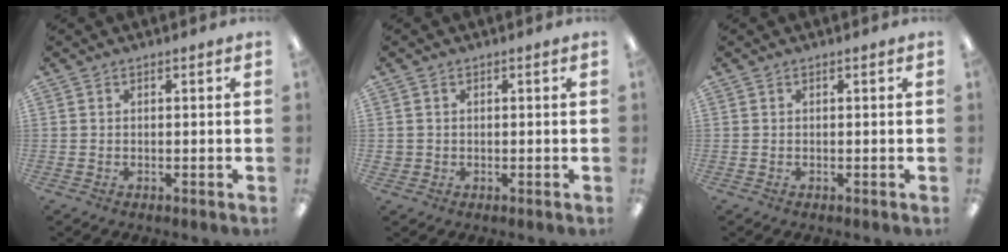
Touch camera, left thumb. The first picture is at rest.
{"total": 1.4, "force": [0.2, 1.3, 0.2], "torque": [-0.007, 0.003, 0.002]}
{"total": 0.0}